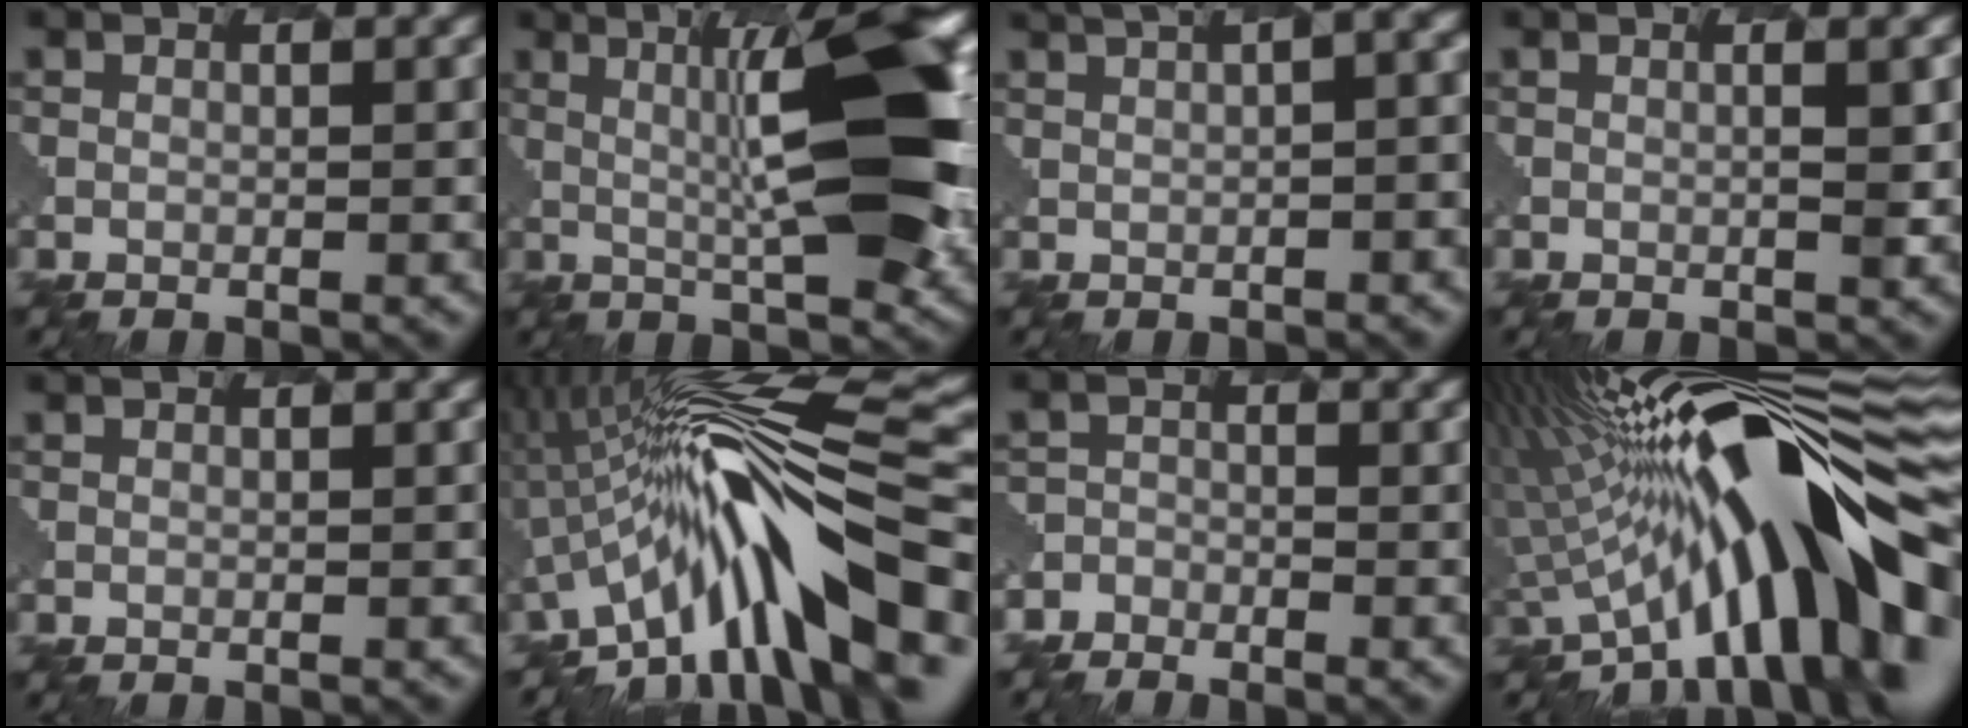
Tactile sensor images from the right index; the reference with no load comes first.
{"total": 7.2, "force": [1.3, 0.7, 7.1], "torque": [-0.135, 0.012, 0.005]}
{"total": 11.1, "force": [4.3, 5.0, 8.9], "torque": [-0.118, 0.050, 0.071]}
{"total": 0.7, "force": [0.4, -0.5, 0.2], "torque": [-0.020, 0.002, -0.001]}
{"total": 1.6, "force": [0.3, 0.9, 1.3], "torque": [-0.007, 0.013, -0.001]}
{"total": 9.8, "force": [-4.7, 2.6, 8.3], "torque": [-0.166, 0.036, -0.094]}
{"total": 5.3, "force": [-4.4, 2.3, -1.8], "torque": [0.021, -0.009, -0.082]}
{"total": 12.3, "force": [-1.5, 2.6, 11.9], "torque": [-0.196, 0.027, -0.058]}